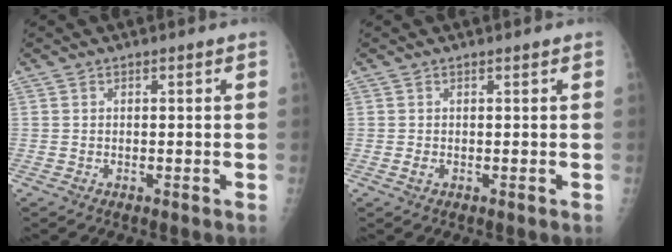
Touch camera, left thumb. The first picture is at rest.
{"total": 1.1, "force": [0.2, 0.5, 0.9], "torque": [-0.019, 0.005, 0.007]}